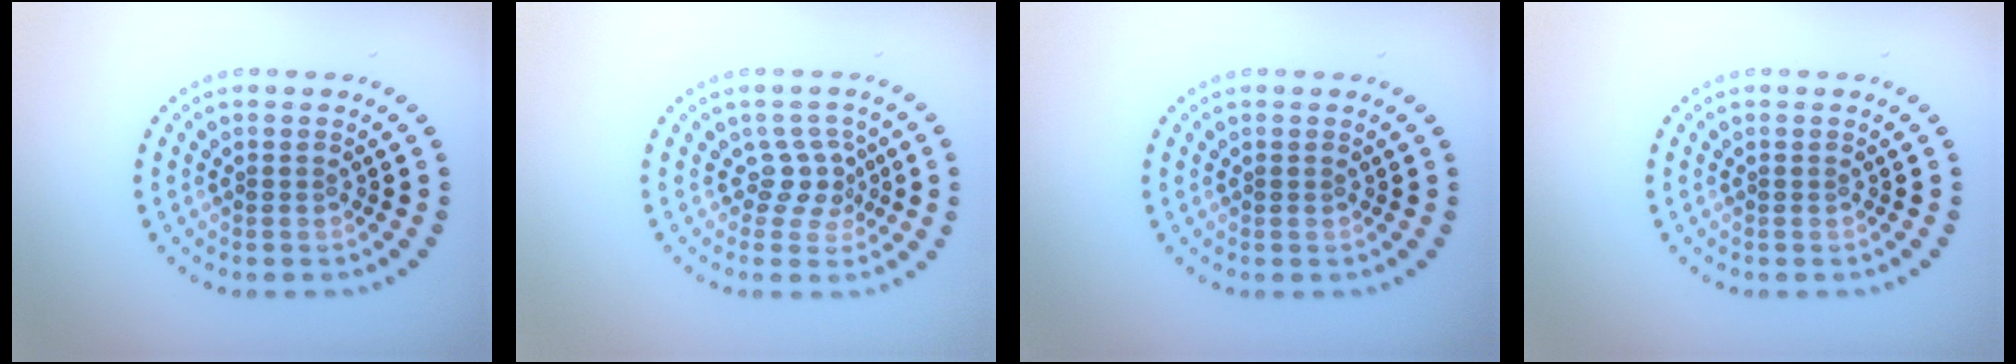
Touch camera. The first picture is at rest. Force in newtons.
{"total": 2.3, "press": 1.6, "slide": 1.7}
{"total": 0.0}
{"total": 0.0}